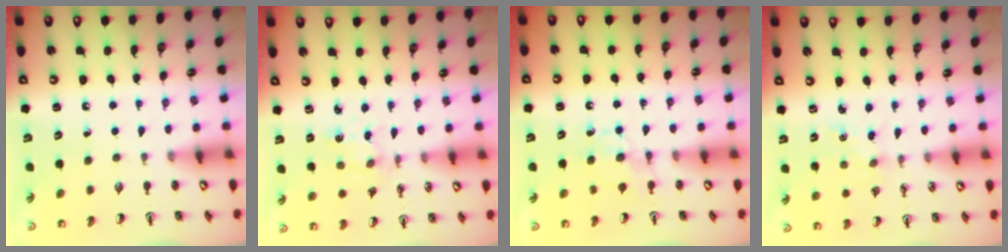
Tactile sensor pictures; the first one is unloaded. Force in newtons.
{"total": 0.7, "press": 0.7, "slide": 0.1}
{"total": 4.8, "press": 4.7, "slide": 0.6}
{"total": 2.1, "press": 2.1, "slide": 0.3}